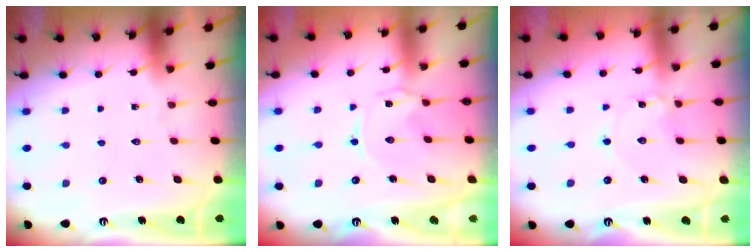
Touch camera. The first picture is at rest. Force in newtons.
{"total": 0.6, "press": 0.6, "slide": 0.0}
{"total": 1.0, "press": 1.0, "slide": 0.0}